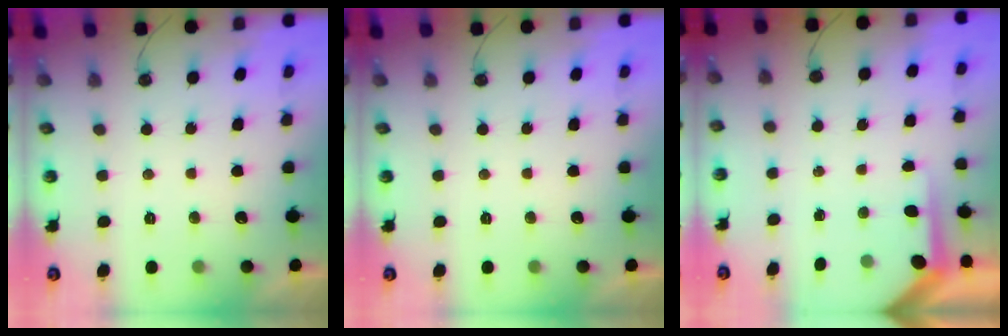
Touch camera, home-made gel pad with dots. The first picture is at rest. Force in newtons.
{"total": 0.0}
{"total": 4.5, "press": 4.5, "slide": 0.4}